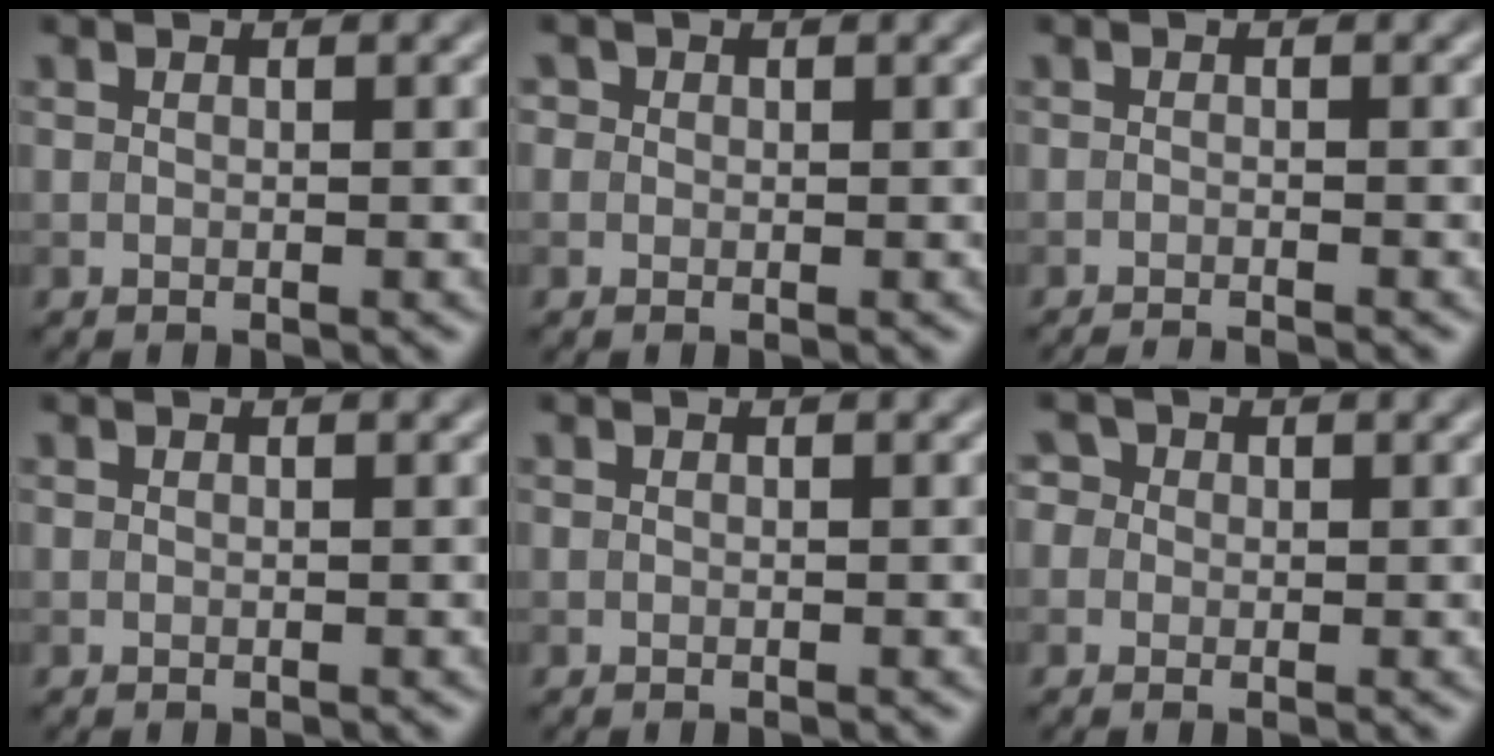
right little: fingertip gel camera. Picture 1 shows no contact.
{"total": 0.9, "force": [0.3, 0.8, 0.1], "torque": [0.004, -0.003, -0.003]}
{"total": 2.3, "force": [-2.1, 0.3, 1.0], "torque": [-0.009, -0.003, -0.036]}
{"total": 0.0}
{"total": 0.0}
{"total": 2.8, "force": [1.2, 2.3, 1.0], "torque": [0.000, 0.017, -0.007]}